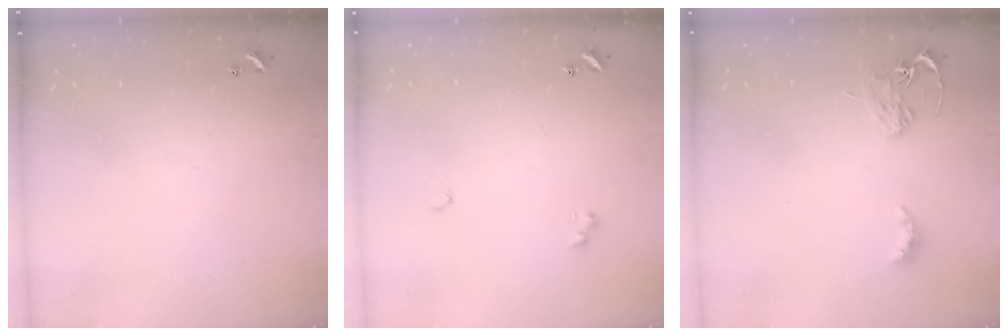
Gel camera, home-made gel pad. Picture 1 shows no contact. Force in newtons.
{"total": 3.9, "press": 3.8, "slide": 0.6}
{"total": 2.9, "press": 2.8, "slide": 0.6}